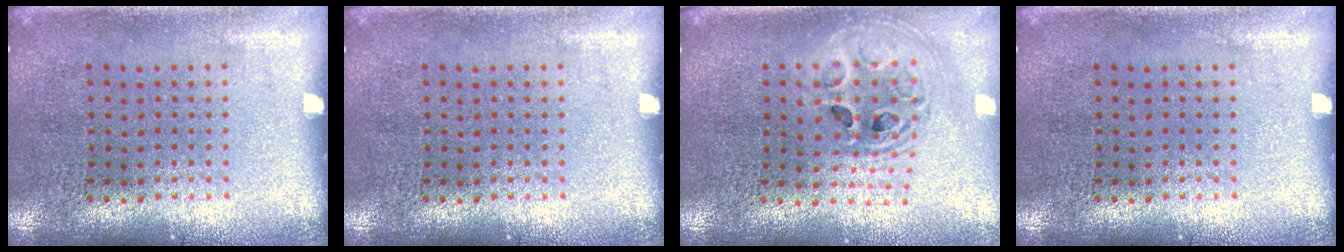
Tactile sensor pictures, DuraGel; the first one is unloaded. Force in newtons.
{"total": 0.0}
{"total": 2.1, "press": 1.7, "slide": 1.2}
{"total": 0.0}